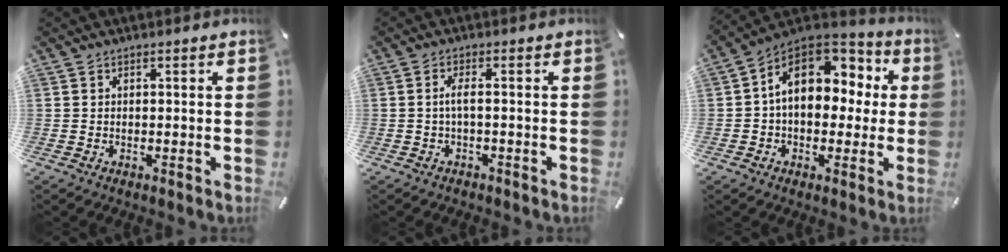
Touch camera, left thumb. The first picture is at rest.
{"total": 2.7, "force": [-0.5, 0.6, 2.6], "torque": [-0.055, 0.001, -0.012]}
{"total": 14.7, "force": [3.1, 10.6, 9.7], "torque": [-0.147, -0.007, 0.059]}